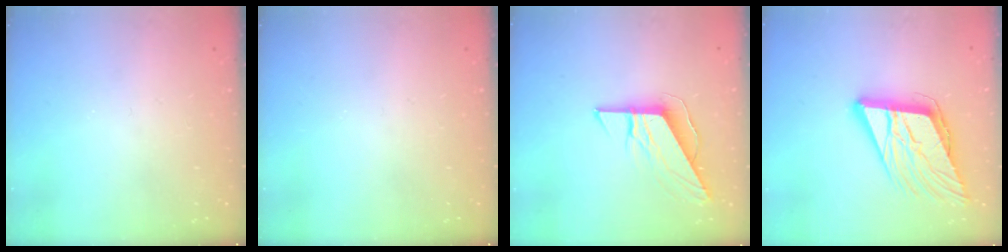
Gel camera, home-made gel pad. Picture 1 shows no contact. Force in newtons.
{"total": 0.0}
{"total": 9.2, "press": 9.2, "slide": 0.6}
{"total": 15.3, "press": 14.7, "slide": 4.1}